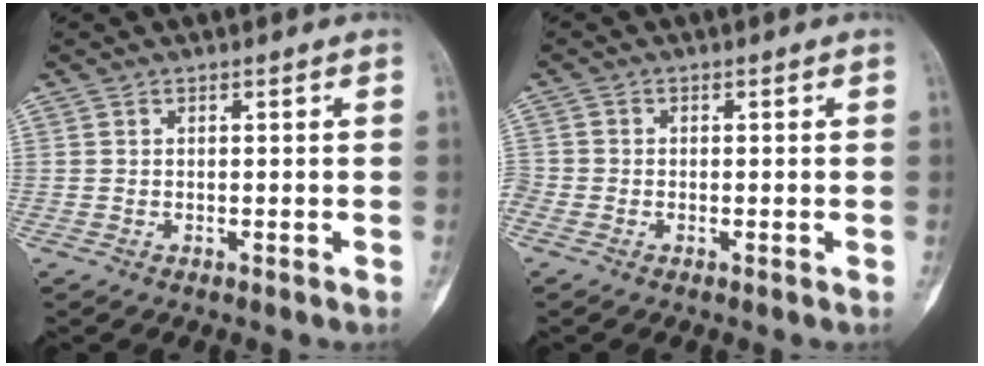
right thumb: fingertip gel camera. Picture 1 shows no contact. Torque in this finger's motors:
{"motor_torque": [2.11, 2.16, 1.69, -1.08, 0.21]}